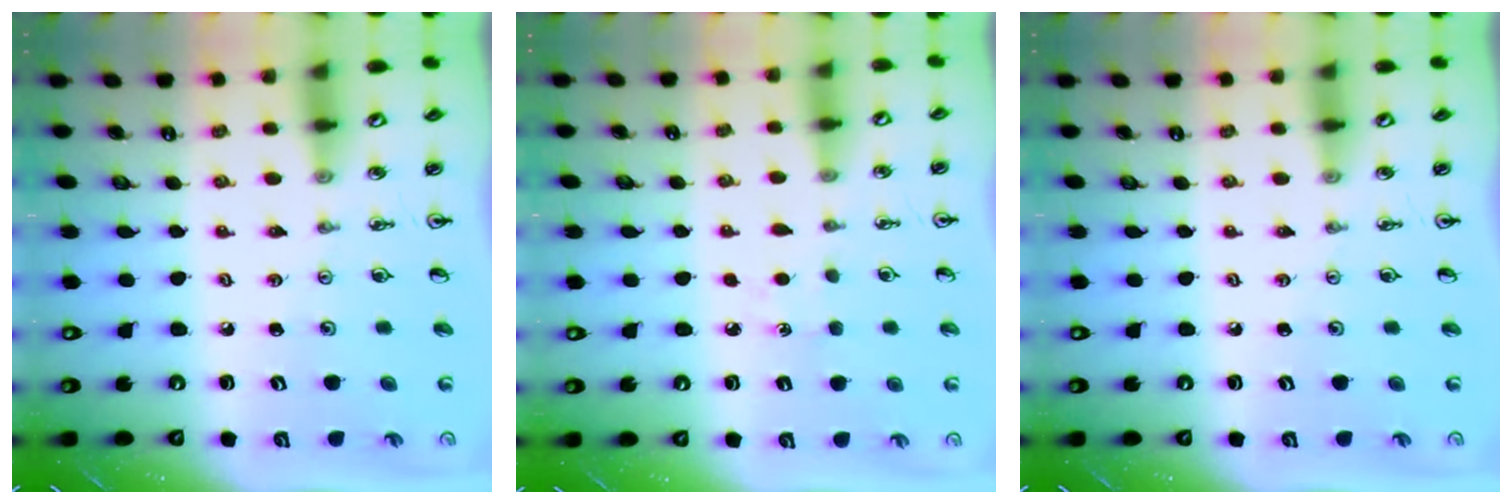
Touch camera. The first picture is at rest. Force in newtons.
{"total": 2.9, "press": 2.8, "slide": 0.4}
{"total": 0.0}